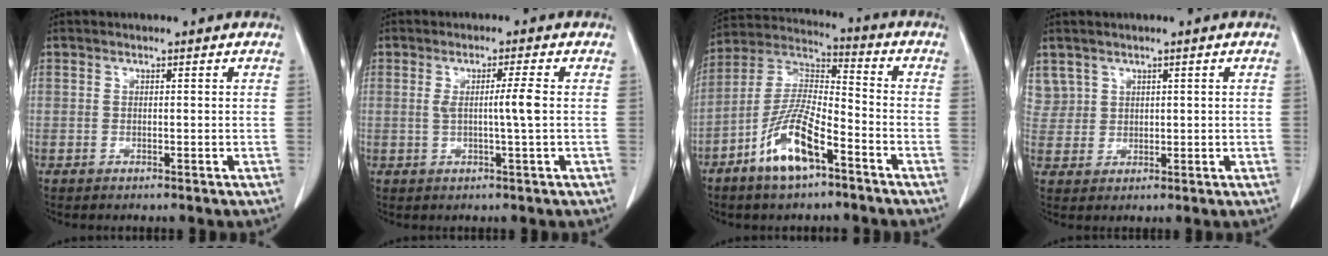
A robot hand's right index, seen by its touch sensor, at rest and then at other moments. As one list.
[{"total": 3.5, "force": [0.2, -0.7, 3.5], "torque": [-0.062, -0.004, 0.003]}, {"total": 12.1, "force": [-6.5, 3.2, 9.6], "torque": [-0.203, 0.000, -0.121]}, {"total": 3.6, "force": [2.2, 2.9, 0.0], "torque": [0.010, 0.008, 0.046]}]